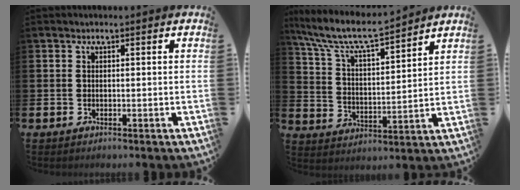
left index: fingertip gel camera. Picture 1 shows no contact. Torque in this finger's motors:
{"motor_torque": [0.96, -1.19, 0.16, 0.21]}